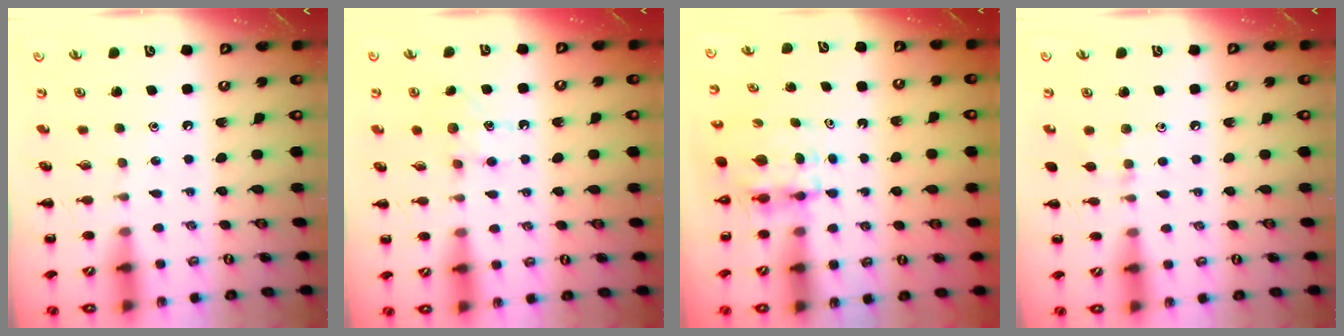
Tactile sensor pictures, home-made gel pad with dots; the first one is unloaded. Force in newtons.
{"total": 5.5, "press": 5.2, "slide": 1.5}
{"total": 3.9, "press": 3.9, "slide": 0.3}
{"total": 6.2, "press": 5.9, "slide": 2.1}